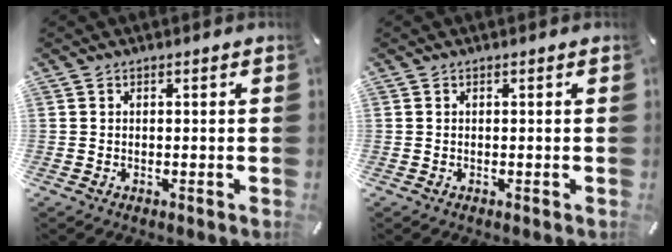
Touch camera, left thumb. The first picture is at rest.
{"total": 0.0}